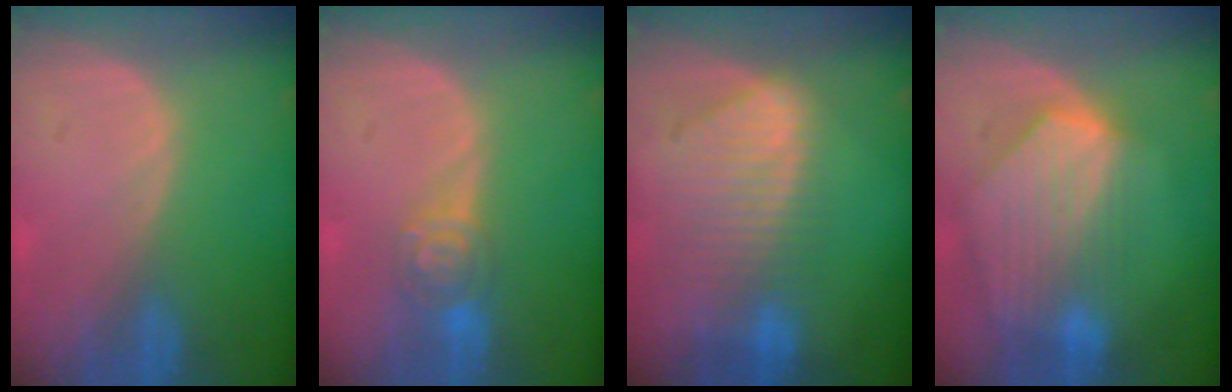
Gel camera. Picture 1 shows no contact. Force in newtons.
{"total": 4.7, "press": 4.2, "slide": 2.1}
{"total": 9.4, "press": 8.2, "slide": 4.7}
{"total": 9.2, "press": 8.1, "slide": 4.3}